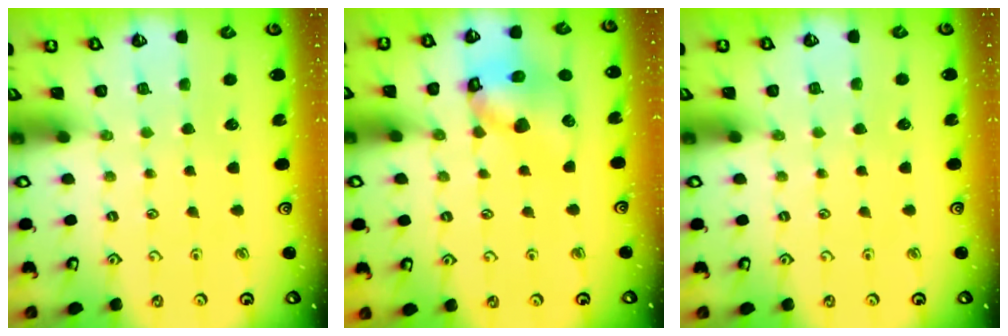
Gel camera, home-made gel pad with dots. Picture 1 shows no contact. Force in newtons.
{"total": 11.8, "press": 11.7, "slide": 1.7}
{"total": 0.0}